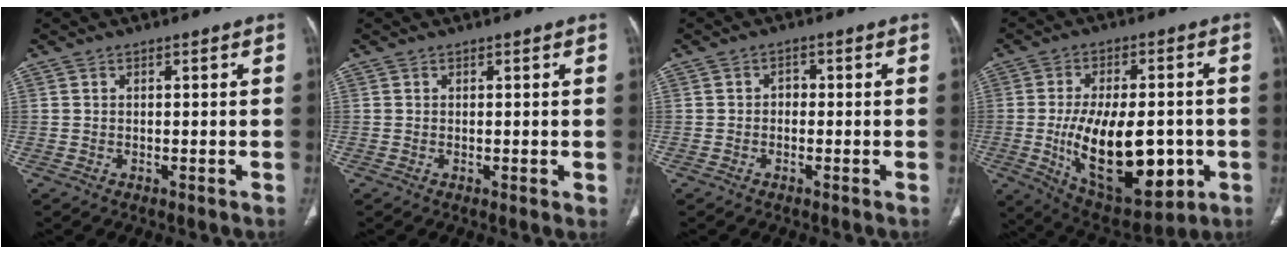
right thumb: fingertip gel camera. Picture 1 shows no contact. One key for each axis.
{"total": 0.9, "fx": 0.0, "fy": 0.3, "fz": 0.8, "tx": -0.016, "ty": -0.005, "tz": -0.001}
{"total": 1.8, "fx": -0.3, "fy": 1.4, "fz": 1.0, "tx": -0.005, "ty": 0.007, "tz": -0.011}
{"total": 21.8, "fx": -4.2, "fy": 10.9, "fz": 18.4, "tx": -0.283, "ty": -0.002, "tz": -0.037}